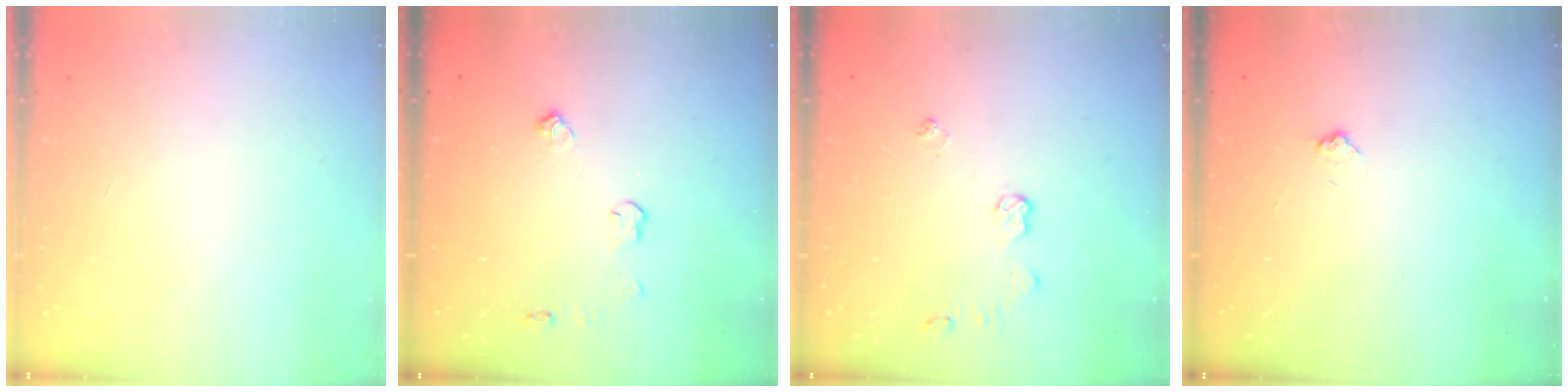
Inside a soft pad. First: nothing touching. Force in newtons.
{"total": 5.1, "press": 5.0, "slide": 0.8}
{"total": 3.6, "press": 3.6, "slide": 0.4}
{"total": 4.5, "press": 4.5, "slide": 0.6}